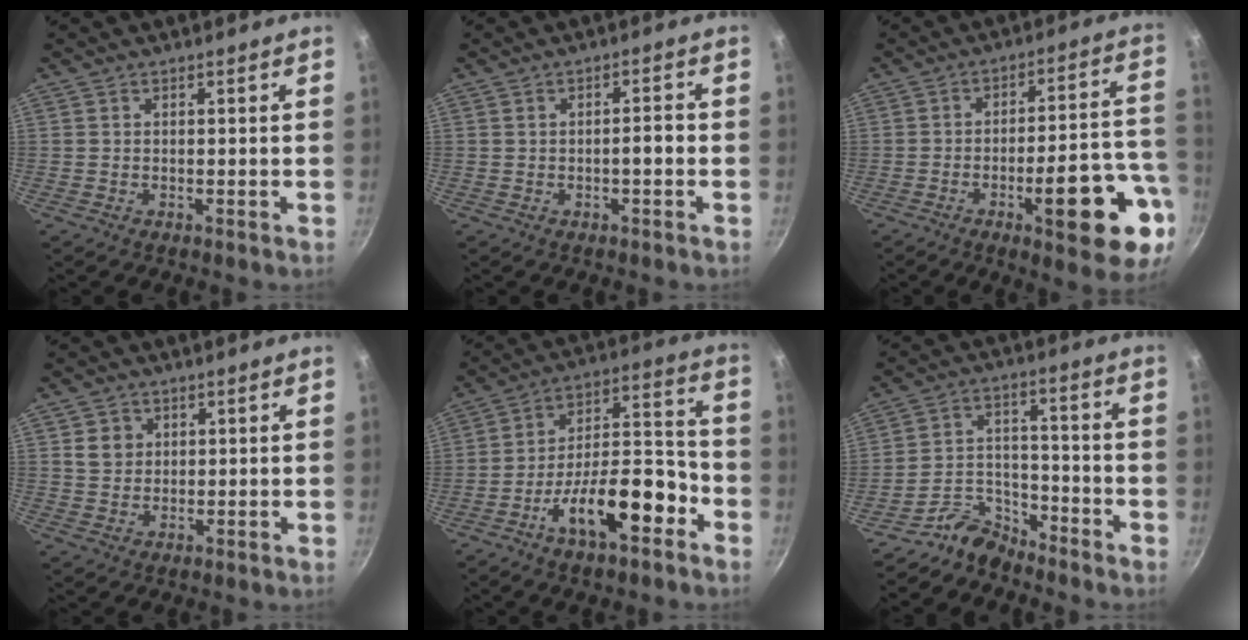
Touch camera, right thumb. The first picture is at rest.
{"total": 2.6, "force": [-0.7, 0.8, 2.4], "torque": [-0.029, 0.015, -0.010]}
{"total": 17.3, "force": [-6.5, 4.8, 15.3], "torque": [-0.180, 0.040, -0.087]}
{"total": 4.1, "force": [1.3, 3.7, 1.3], "torque": [-0.001, 0.004, 0.023]}
{"total": 17.1, "force": [-8.4, 7.0, 13.1], "torque": [-0.176, 0.071, -0.141]}
{"total": 7.5, "force": [-6.6, 3.2, 1.3], "torque": [-0.006, 0.075, -0.135]}